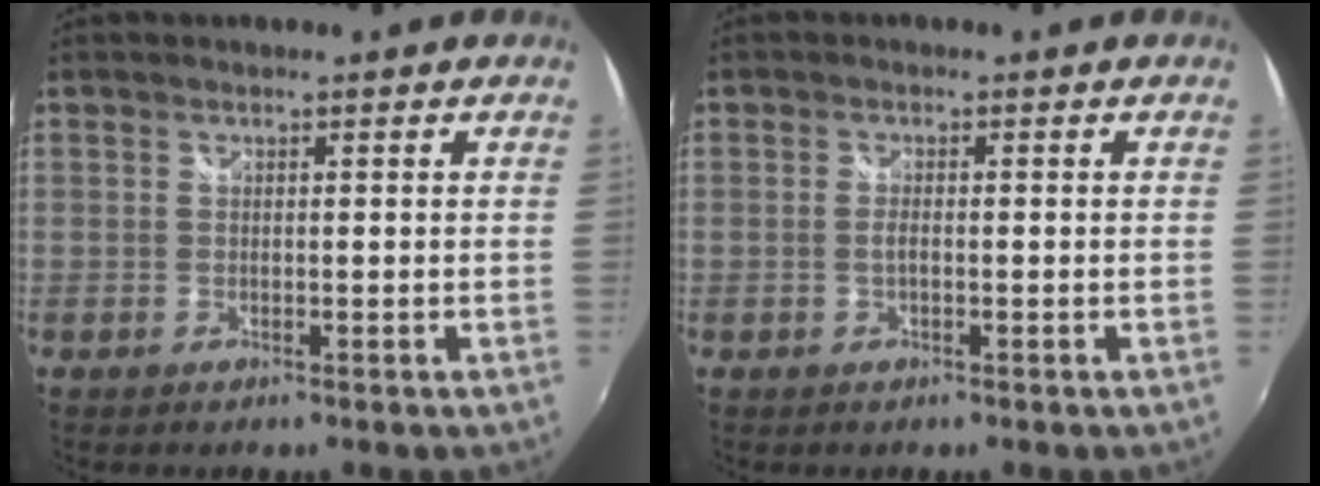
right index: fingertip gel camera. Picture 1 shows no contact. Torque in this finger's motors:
{"motor_torque": [0.12, 0.11, 0.11, 0.00]}